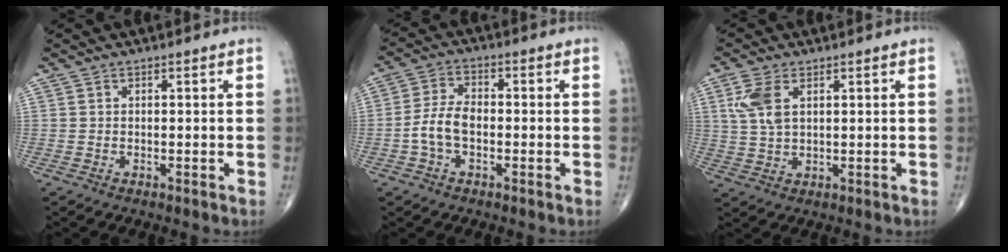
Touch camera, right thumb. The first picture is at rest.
{"total": 6.3, "force": [-1.5, 3.6, 4.9], "torque": [-0.100, 0.021, -0.035]}
{"total": 6.1, "force": [2.2, 3.2, 4.7], "torque": [-0.109, 0.002, 0.049]}